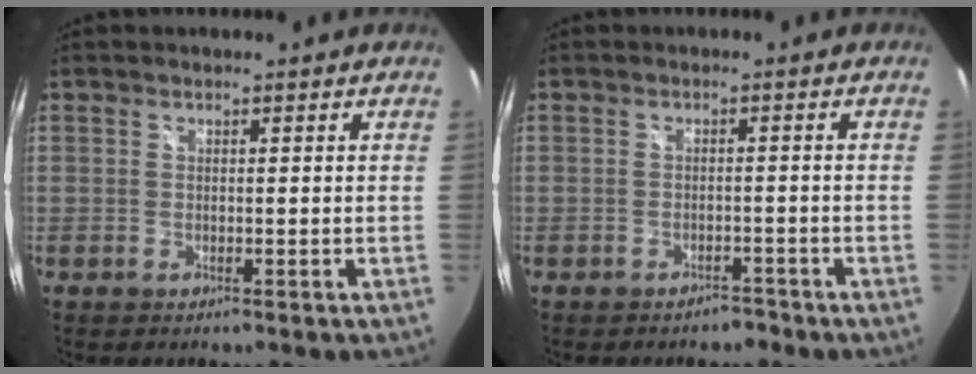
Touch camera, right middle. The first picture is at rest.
{"total": 2.4, "force": [-2.1, 1.1, 0.5], "torque": [-0.009, 0.000, -0.027]}